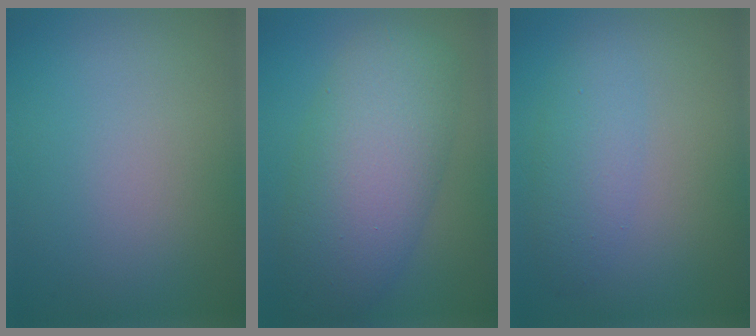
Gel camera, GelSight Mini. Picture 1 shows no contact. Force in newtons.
{"total": 8.4, "press": 8.4, "slide": 0.0}
{"total": 2.6, "press": 2.6, "slide": 0.1}